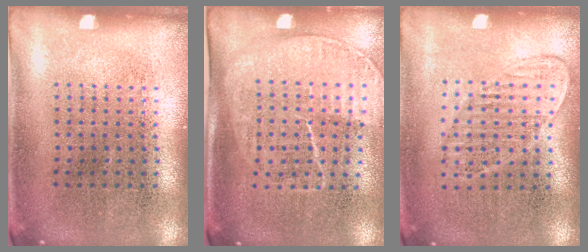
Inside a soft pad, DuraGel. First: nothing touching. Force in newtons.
{"total": 1.7, "press": 1.4, "slide": 0.9}
{"total": 1.2, "press": 1.1, "slide": 0.5}